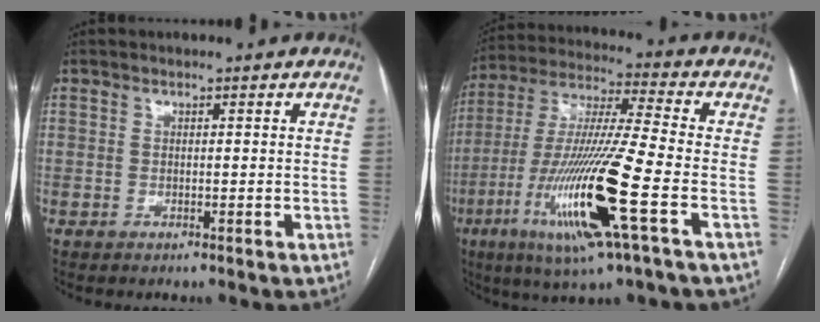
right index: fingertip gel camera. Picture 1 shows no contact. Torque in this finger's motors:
{"motor_torque": [2.14, 0.00, 1.06, 0.21]}